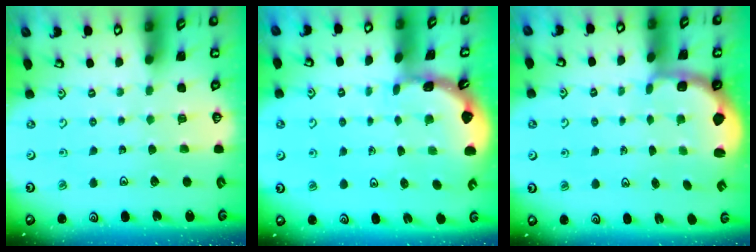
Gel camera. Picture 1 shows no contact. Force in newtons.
{"total": 1.8, "press": 1.8, "slide": 0.1}
{"total": 2.2, "press": 1.5, "slide": 1.6}